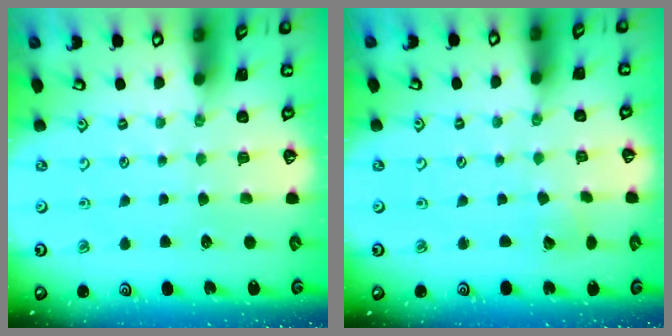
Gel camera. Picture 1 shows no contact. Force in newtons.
{"total": 3.6, "press": 3.5, "slide": 0.3}